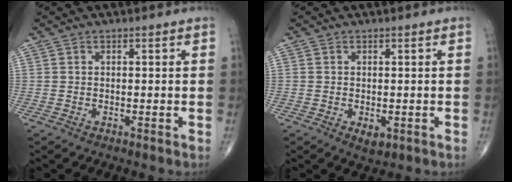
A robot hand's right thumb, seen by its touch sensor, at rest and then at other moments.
{"total": 2.4, "force": [-0.7, 1.5, 1.7], "torque": [-0.021, -0.003, -0.004]}